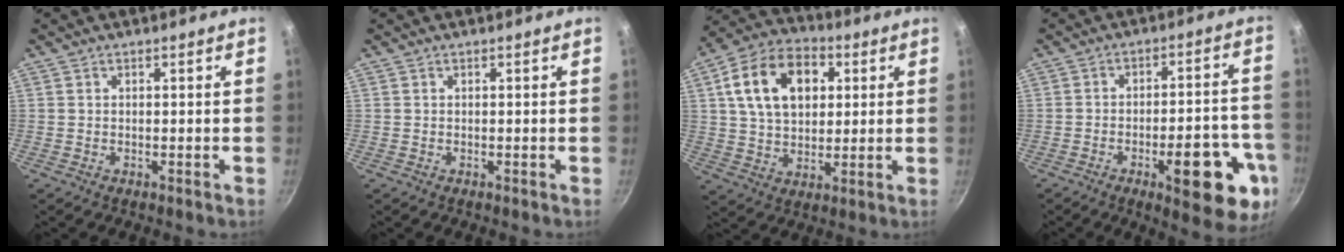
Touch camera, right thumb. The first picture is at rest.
{"total": 0.0}
{"total": 16.6, "force": [4.6, 11.4, 11.3], "torque": [-0.166, 0.010, 0.067]}
{"total": 17.1, "force": [-6.9, 5.9, 14.5], "torque": [-0.149, 0.026, -0.087]}